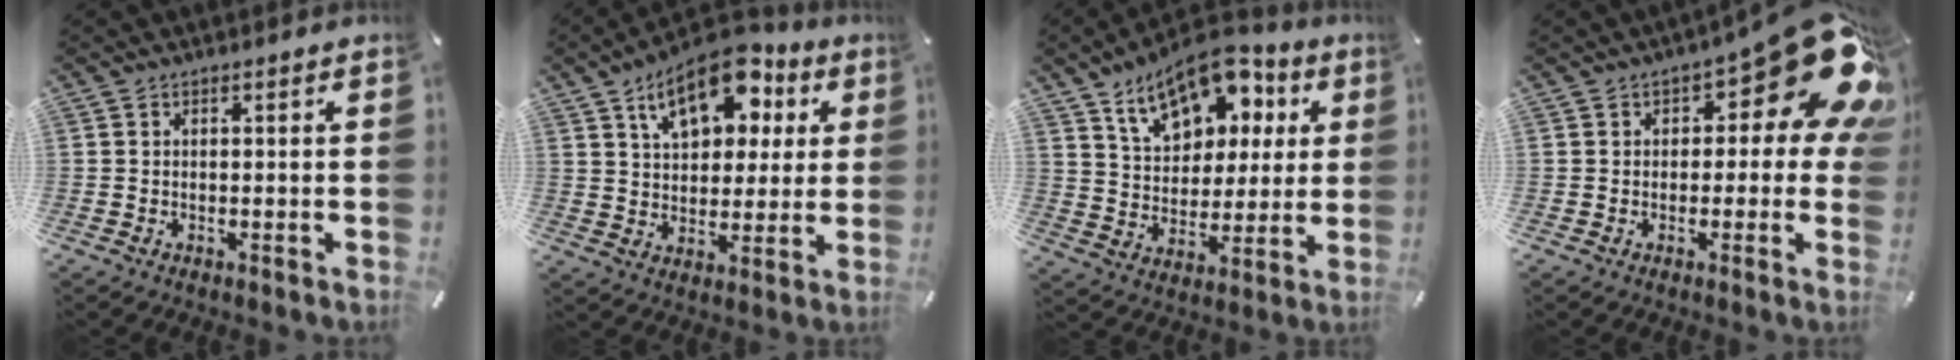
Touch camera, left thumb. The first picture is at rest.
{"total": 15.0, "force": [7.9, 9.2, 8.9], "torque": [-0.141, -0.023, 0.141]}
{"total": 15.0, "force": [9.3, 9.4, 7.1], "torque": [-0.116, -0.051, 0.167]}
{"total": 15.9, "force": [7.0, 6.9, 12.4], "torque": [-0.148, -0.054, 0.117]}